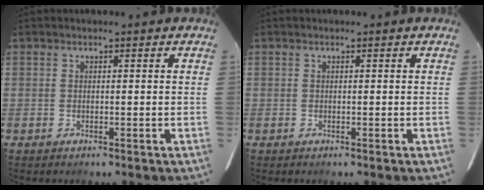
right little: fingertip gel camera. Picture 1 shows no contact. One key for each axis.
{"total": 0.0}